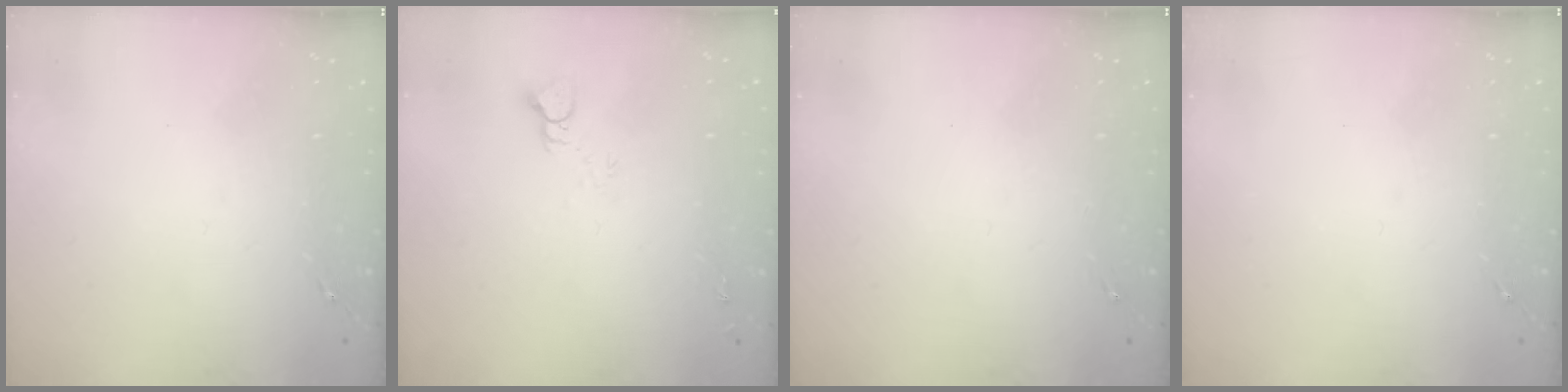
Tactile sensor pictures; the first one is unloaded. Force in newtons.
{"total": 5.3, "press": 5.3, "slide": 0.5}
{"total": 0.0}
{"total": 0.0}